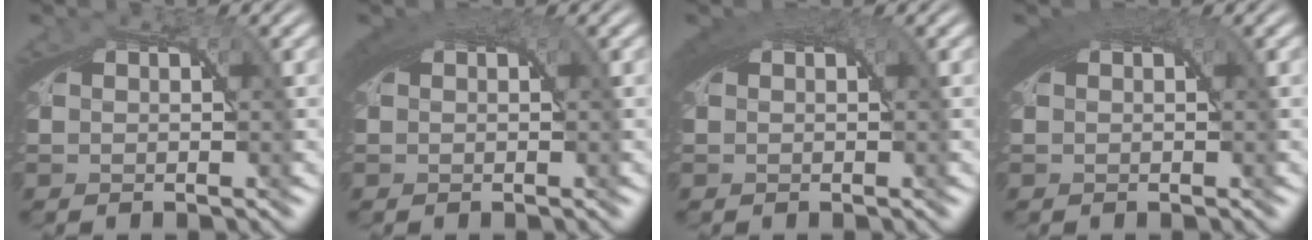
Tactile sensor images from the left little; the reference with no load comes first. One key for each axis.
{"total": 3.1, "fx": 1.5, "fy": 1.1, "fz": 2.6, "tx": -0.038, "ty": 0.011, "tz": 0.019}
{"total": 3.3, "fx": 1.5, "fy": 1.0, "fz": 2.7, "tx": -0.039, "ty": 0.012, "tz": 0.020}
{"total": 3.7, "fx": 1.6, "fy": 1.3, "fz": 3.1, "tx": -0.044, "ty": 0.012, "tz": 0.022}